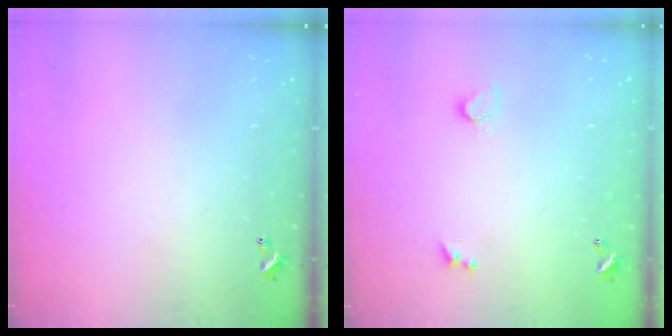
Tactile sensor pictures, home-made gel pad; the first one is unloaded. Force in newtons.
{"total": 0.9, "press": 0.8, "slide": 0.4}